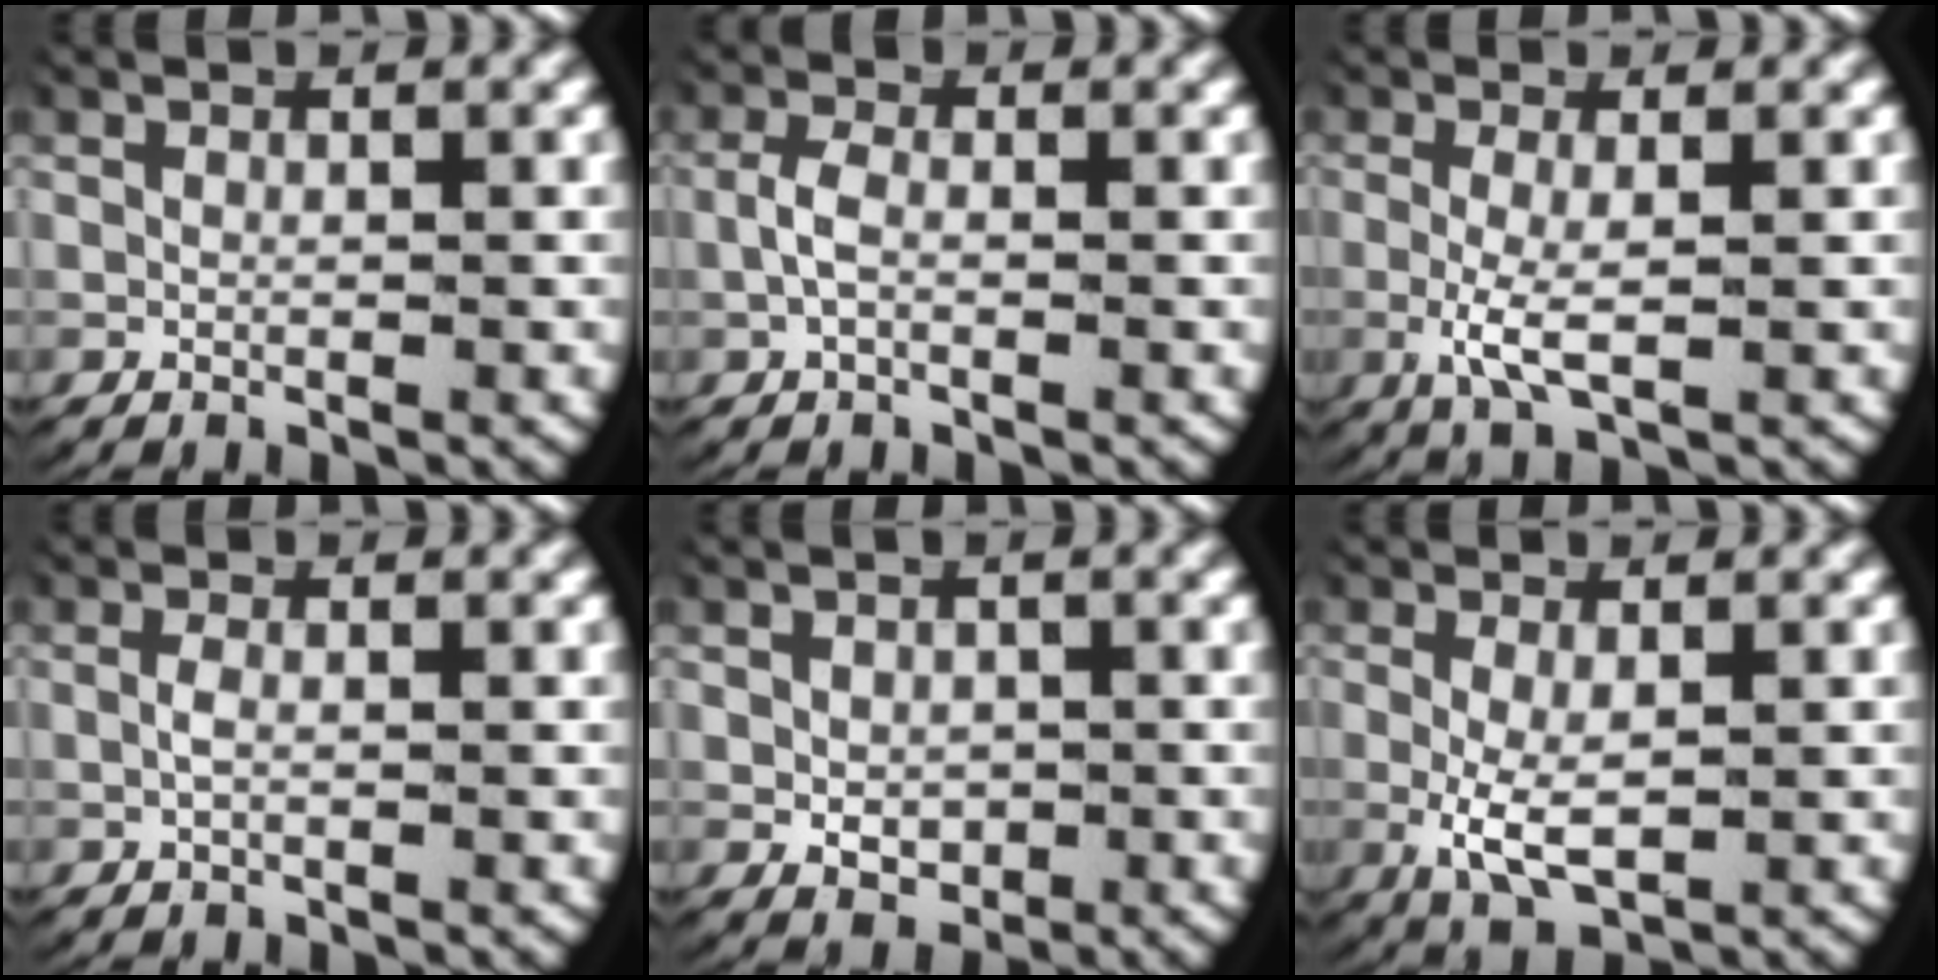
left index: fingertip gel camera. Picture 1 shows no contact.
{"total": 1.8, "force": [-0.4, 0.8, 1.5], "torque": [-0.048, -0.004, -0.005]}
{"total": 3.3, "force": [-0.5, 1.1, 3.1], "torque": [-0.075, -0.016, 0.000]}
{"total": 0.8, "force": [-0.3, 0.0, 0.8], "torque": [-0.027, -0.006, -0.002]}
{"total": 2.1, "force": [-0.7, 1.6, 1.2], "torque": [-0.029, -0.019, 0.003]}
{"total": 4.6, "force": [-0.9, 2.6, 3.7], "torque": [-0.089, -0.025, -0.002]}